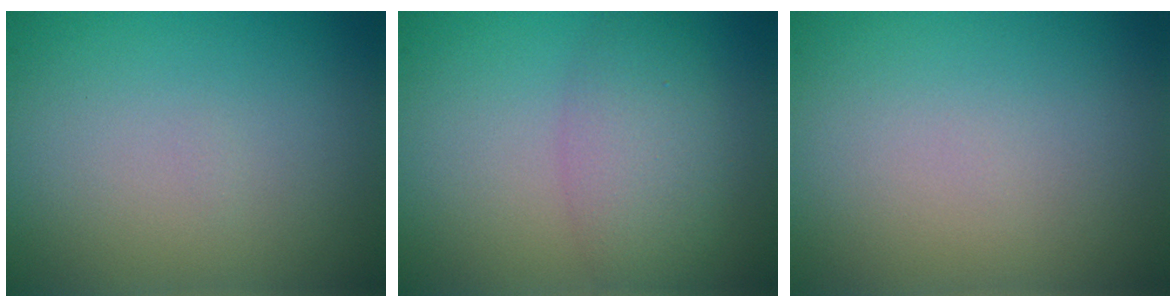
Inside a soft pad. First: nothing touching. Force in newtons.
{"total": 3.9, "press": 3.9, "slide": 0.3}
{"total": 0.0}